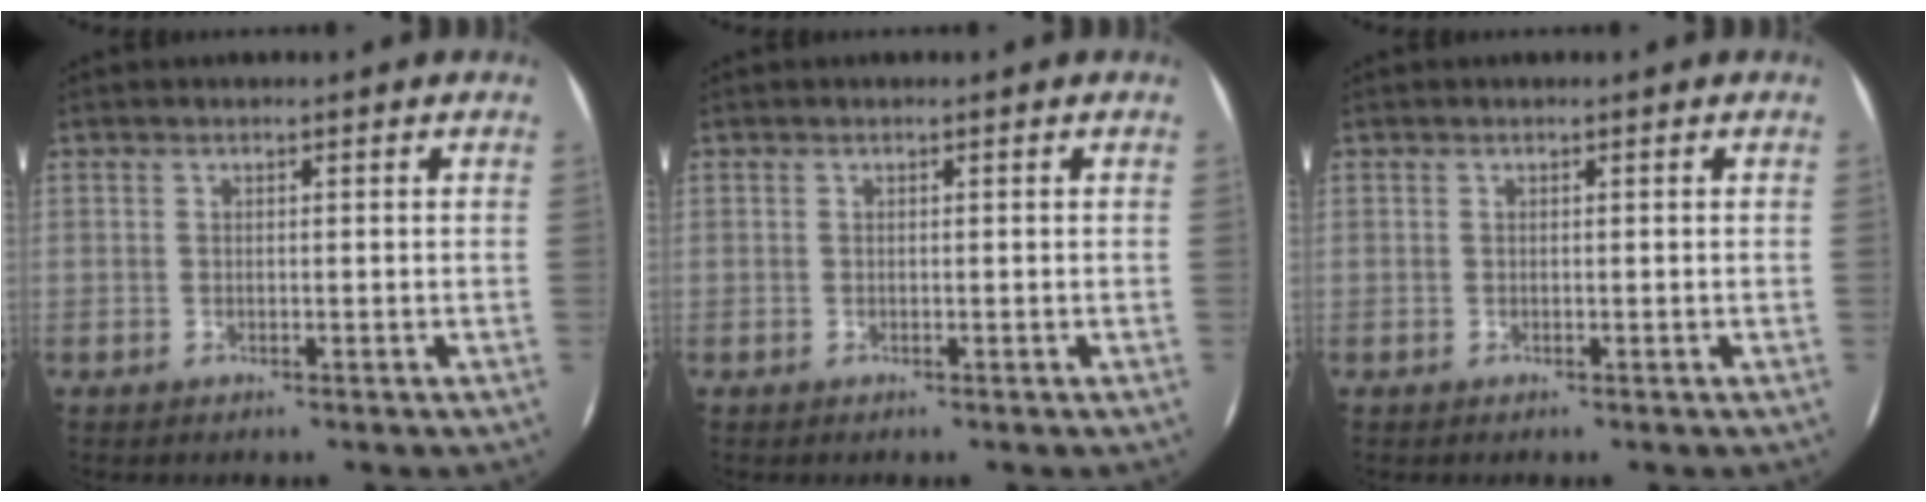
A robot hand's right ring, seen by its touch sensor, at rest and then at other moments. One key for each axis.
{"total": 0.0}
{"total": 0.0}